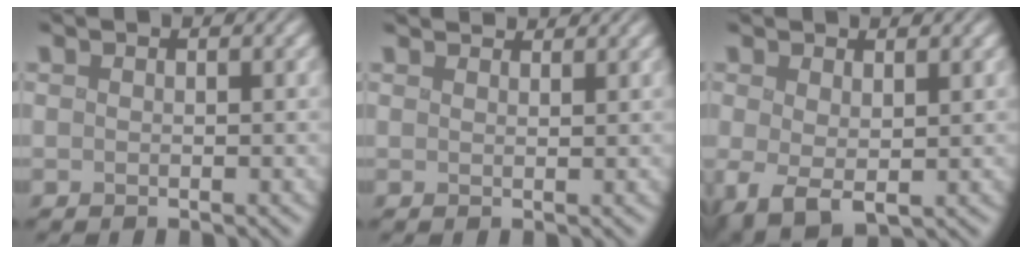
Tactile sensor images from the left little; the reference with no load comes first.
{"total": 3.5, "force": [3.3, 0.9, 1.1], "torque": [-0.004, 0.016, 0.023]}
{"total": 2.7, "force": [-0.3, 1.2, 2.3], "torque": [-0.052, -0.003, 0.000]}